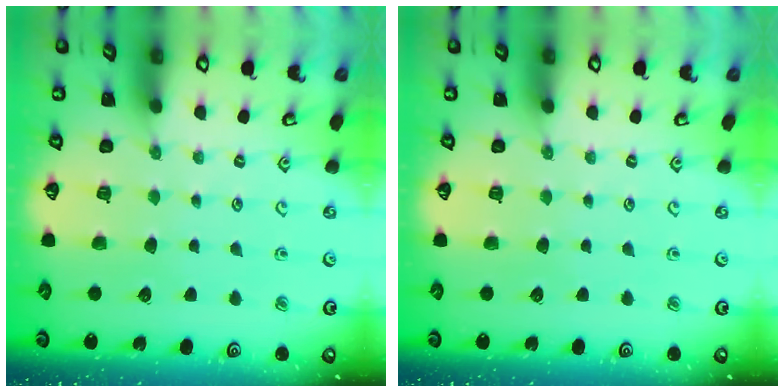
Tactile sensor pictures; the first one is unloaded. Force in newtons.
{"total": 0.0}